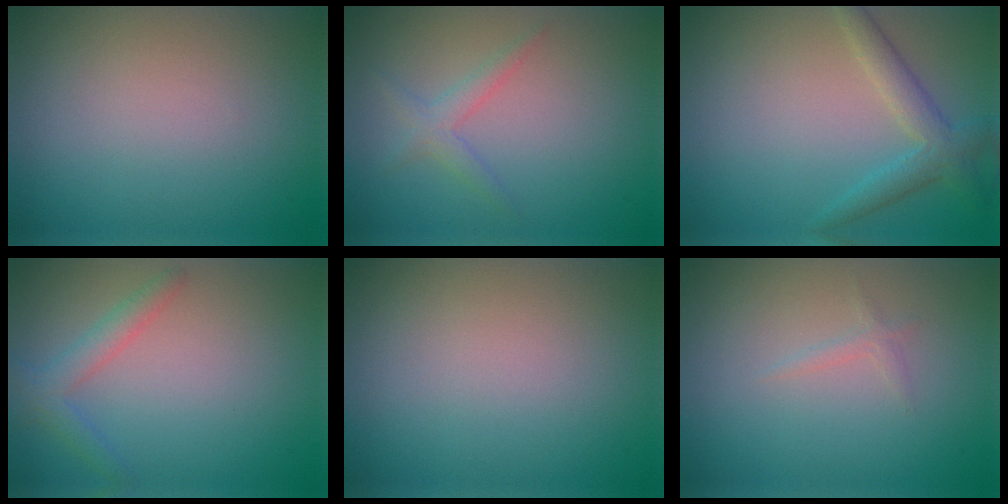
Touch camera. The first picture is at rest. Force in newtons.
{"total": 1.7, "press": 1.7, "slide": 0.1}
{"total": 3.0, "press": 3.0, "slide": 0.3}
{"total": 2.2, "press": 2.2, "slide": 0.0}
{"total": 0.0}
{"total": 0.7, "press": 0.7, "slide": 0.0}